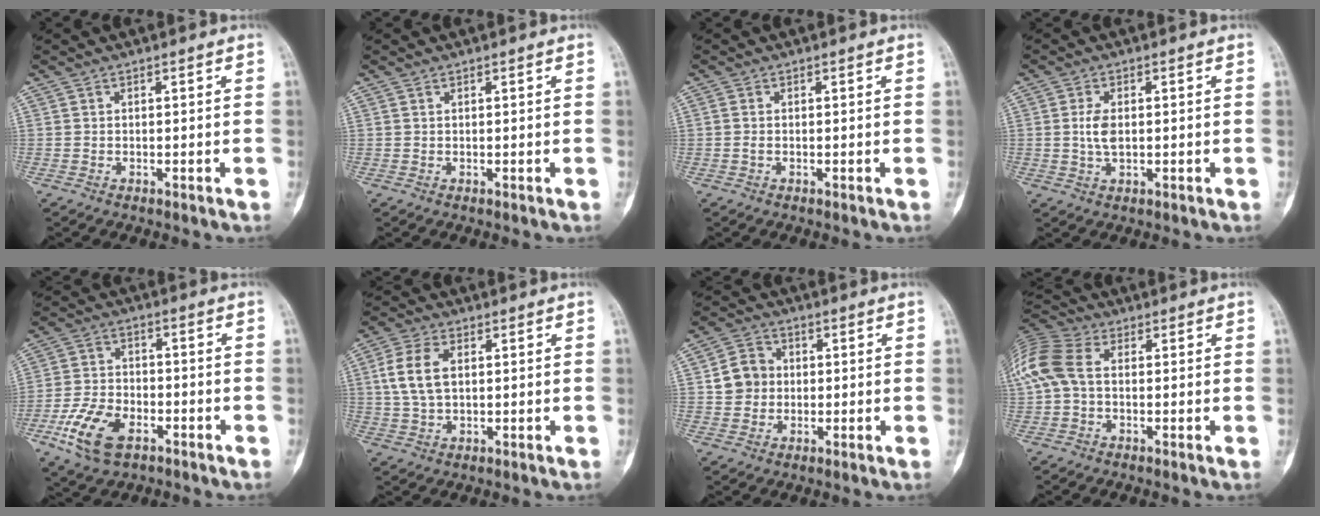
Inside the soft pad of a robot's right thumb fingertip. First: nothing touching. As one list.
[{"total": 0.0}, {"total": 0.7, "force": [-0.1, 0.4, 0.5], "torque": [-0.015, -0.001, -0.003]}, {"total": 3.8, "force": [0.3, 2.0, 3.2], "torque": [-0.067, -0.001, 0.006]}, {"total": 11.1, "force": [-5.4, 6.3, 7.4], "torque": [-0.141, 0.016, -0.100]}, {"total": 8.1, "force": [1.5, 4.9, 6.3], "torque": [-0.130, 0.007, 0.031]}, {"total": 6.5, "force": [0.3, 5.9, 2.7], "torque": [-0.026, 0.010, -0.002]}, {"total": 12.0, "force": [1.0, 8.1, 8.8], "torque": [-0.215, 0.029, 0.012]}]